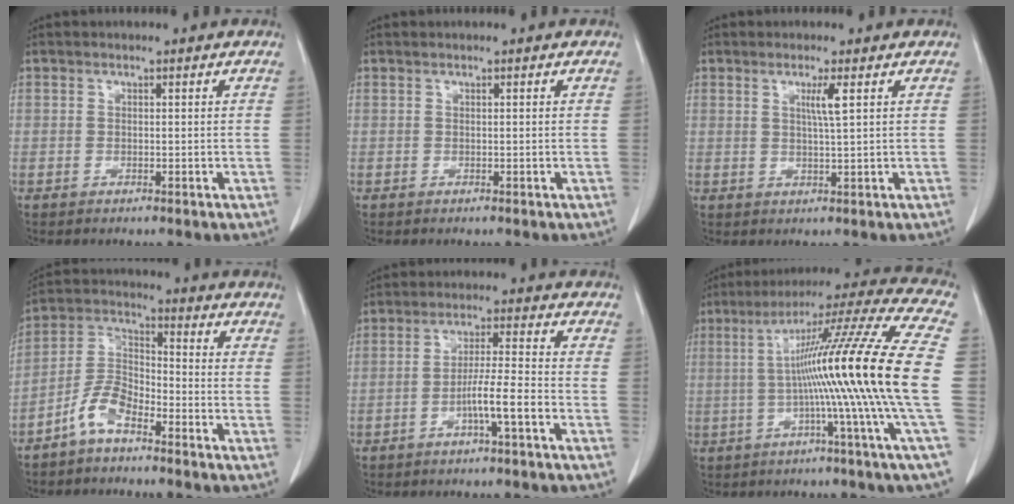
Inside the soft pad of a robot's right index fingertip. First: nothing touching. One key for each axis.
{"total": 0.0}
{"total": 2.7, "fx": 1.0, "fy": -0.5, "fz": 2.5, "tx": -0.048, "ty": -0.004, "tz": 0.018}
{"total": 6.7, "fx": -4.7, "fy": 2.4, "fz": 4.1, "tx": -0.098, "ty": 0.009, "tz": -0.101}
{"total": 6.0, "fx": -2.6, "fy": -0.2, "fz": 5.4, "tx": -0.096, "ty": 0.005, "tz": -0.047}
{"total": 22.8, "fx": -1.0, "fy": -2.9, "fz": 22.6, "tx": -0.310, "ty": 0.011, "tz": -0.040}